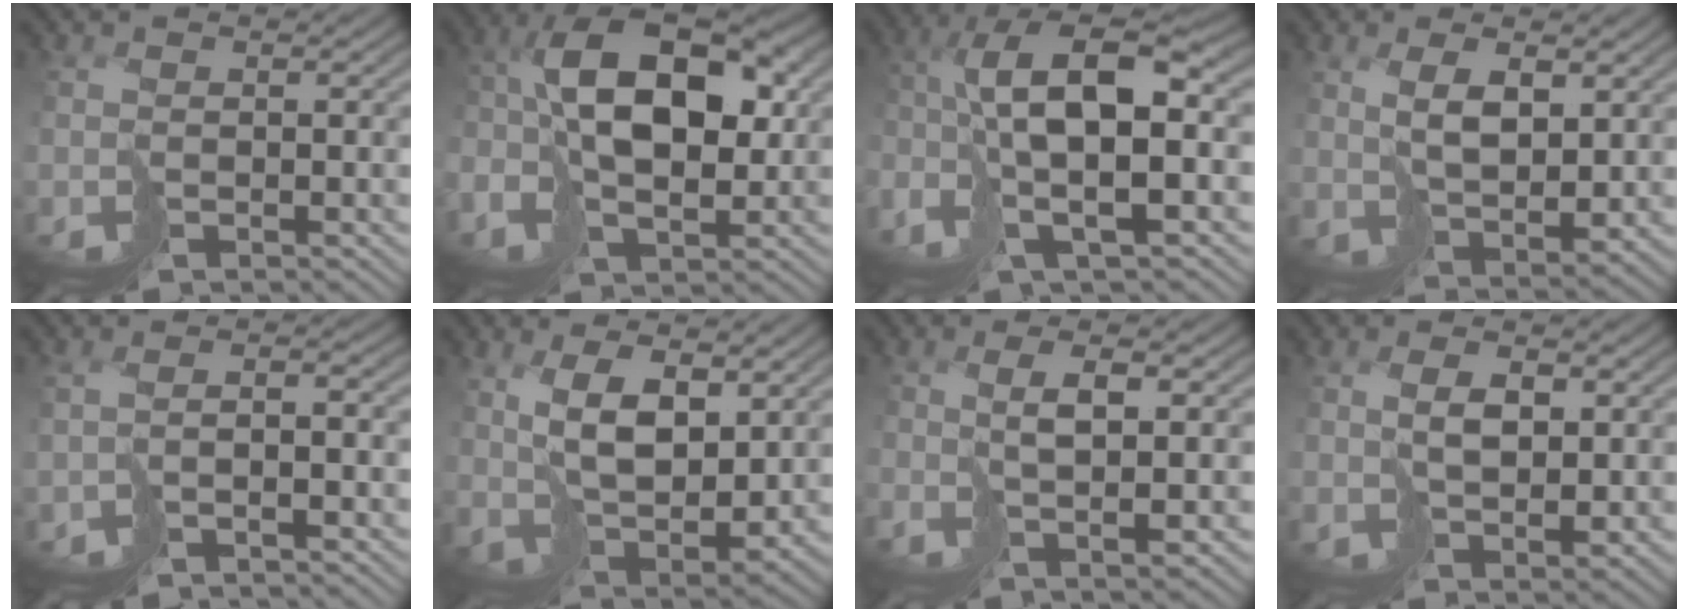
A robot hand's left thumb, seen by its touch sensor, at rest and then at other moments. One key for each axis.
{"total": 12.2, "fx": 1.5, "fy": 6.9, "fz": 10.0, "tx": -0.185, "ty": 0.024, "tz": 0.020}
{"total": 11.3, "fx": -1.1, "fy": 3.9, "fz": 10.5, "tx": -0.223, "ty": 0.000, "tz": -0.022}
{"total": 5.6, "fx": 3.3, "fy": 1.7, "fz": 4.1, "tx": -0.092, "ty": -0.002, "tz": 0.074}
{"total": 2.4, "fx": -1.5, "fy": 0.3, "fz": 1.9, "tx": -0.044, "ty": -0.002, "tz": -0.027}
{"total": 9.0, "fx": 4.5, "fy": 3.5, "fz": 7.0, "tx": -0.153, "ty": -0.007, "tz": 0.092}
{"total": 4.1, "fx": 1.0, "fy": 0.2, "fz": 4.0, "tx": -0.080, "ty": 0.007, "tz": 0.023}
{"total": 4.1, "fx": 1.8, "fy": 1.7, "fz": 3.2, "tx": -0.073, "ty": -0.003, "tz": 0.045}